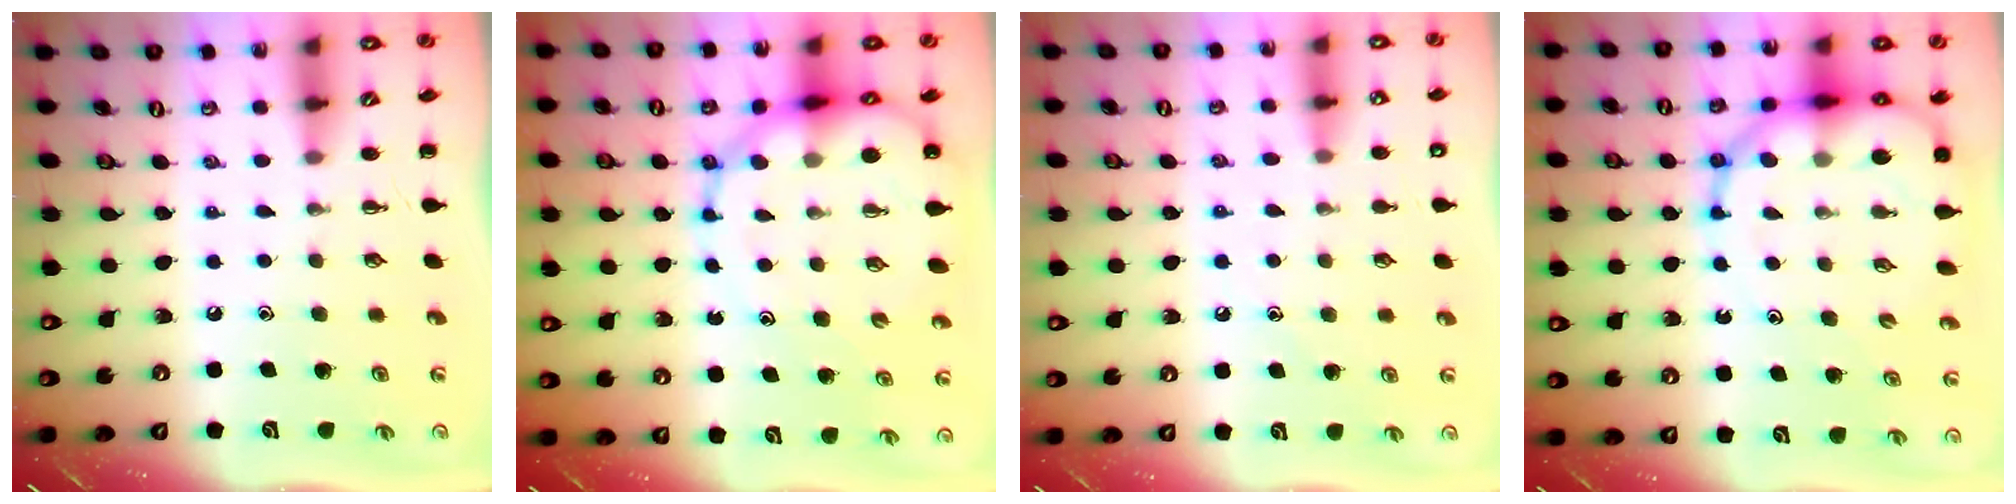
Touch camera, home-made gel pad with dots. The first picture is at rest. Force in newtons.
{"total": 14.4, "press": 13.8, "slide": 4.2}
{"total": 8.6, "press": 8.2, "slide": 2.4}
{"total": 13.6, "press": 13.2, "slide": 3.2}